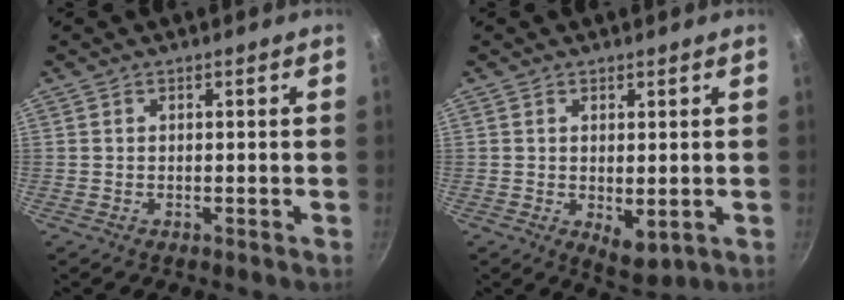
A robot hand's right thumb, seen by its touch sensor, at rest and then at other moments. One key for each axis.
{"total": 4.8, "fx": -0.2, "fy": 2.4, "fz": 4.2, "tx": -0.059, "ty": -0.016, "tz": 0.005}